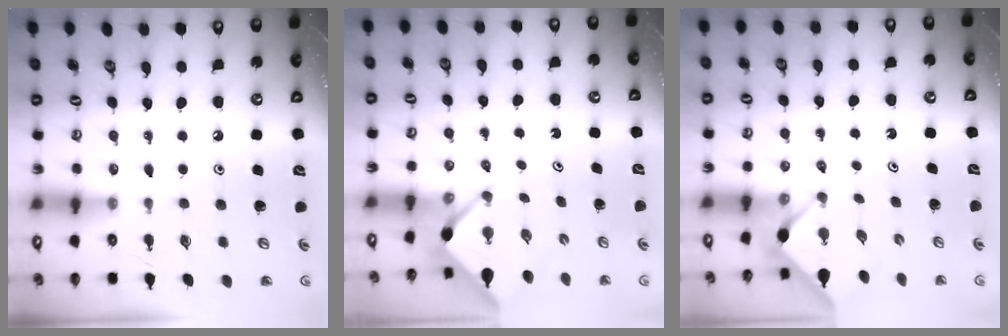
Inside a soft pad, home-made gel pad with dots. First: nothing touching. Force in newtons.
{"total": 2.4, "press": 2.4, "slide": 0.2}
{"total": 2.9, "press": 2.9, "slide": 0.4}